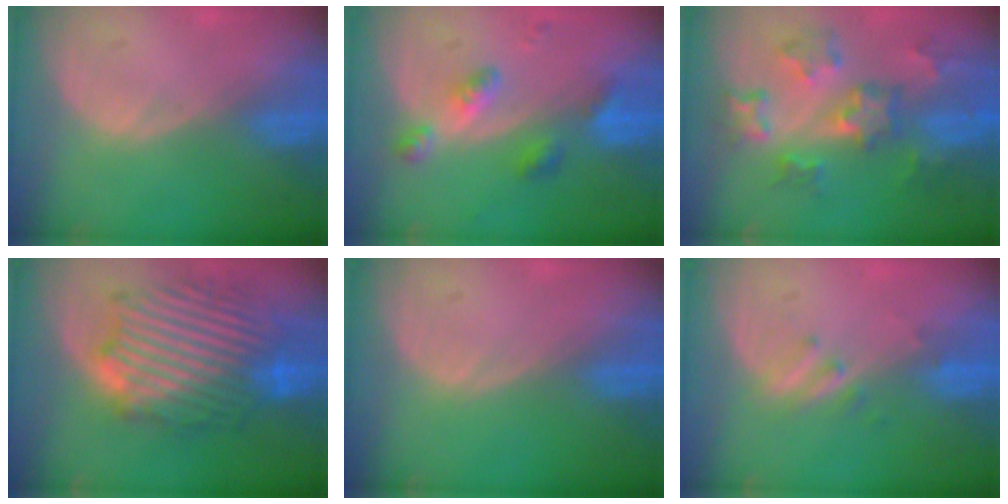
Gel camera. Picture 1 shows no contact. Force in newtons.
{"total": 5.6, "press": 4.9, "slide": 2.7}
{"total": 8.8, "press": 7.9, "slide": 3.8}
{"total": 12.8, "press": 12.7, "slide": 1.0}
{"total": 0.0}
{"total": 2.5, "press": 2.2, "slide": 1.2}